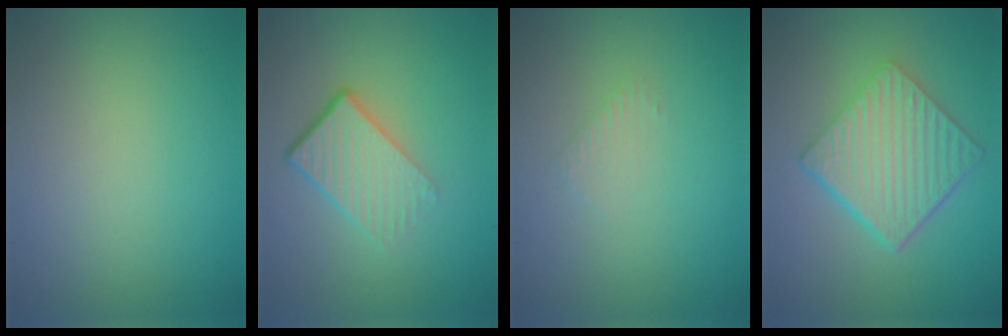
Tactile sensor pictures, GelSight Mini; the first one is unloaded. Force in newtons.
{"total": 4.6, "press": 2.9, "slide": 3.6}
{"total": 0.9, "press": 0.9, "slide": 0.2}
{"total": 7.0, "press": 4.7, "slide": 5.2}